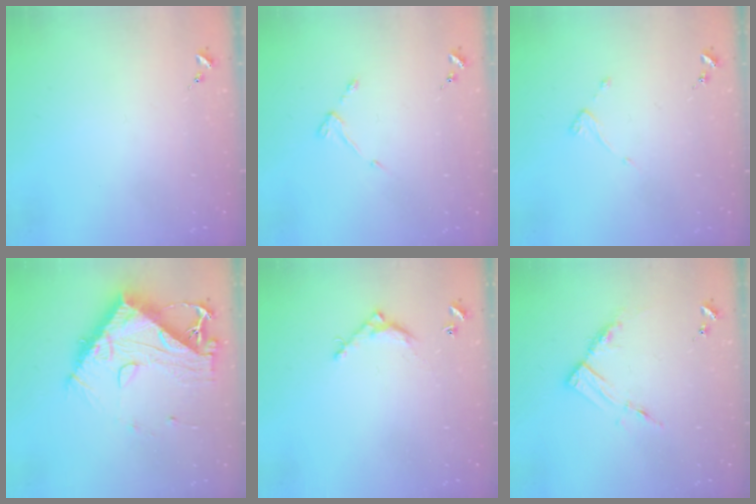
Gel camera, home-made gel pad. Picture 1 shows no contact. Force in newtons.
{"total": 3.7, "press": 3.7, "slide": 0.5}
{"total": 3.5, "press": 3.5, "slide": 0.3}
{"total": 14.2, "press": 14.1, "slide": 1.2}
{"total": 5.5, "press": 5.5, "slide": 0.3}
{"total": 8.8, "press": 8.8, "slide": 0.6}